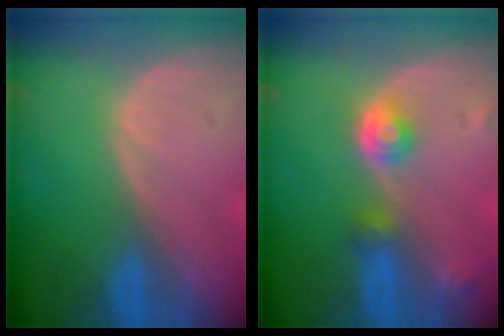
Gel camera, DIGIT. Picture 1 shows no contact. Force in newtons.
{"total": 4.2, "press": 4.0, "slide": 1.4}